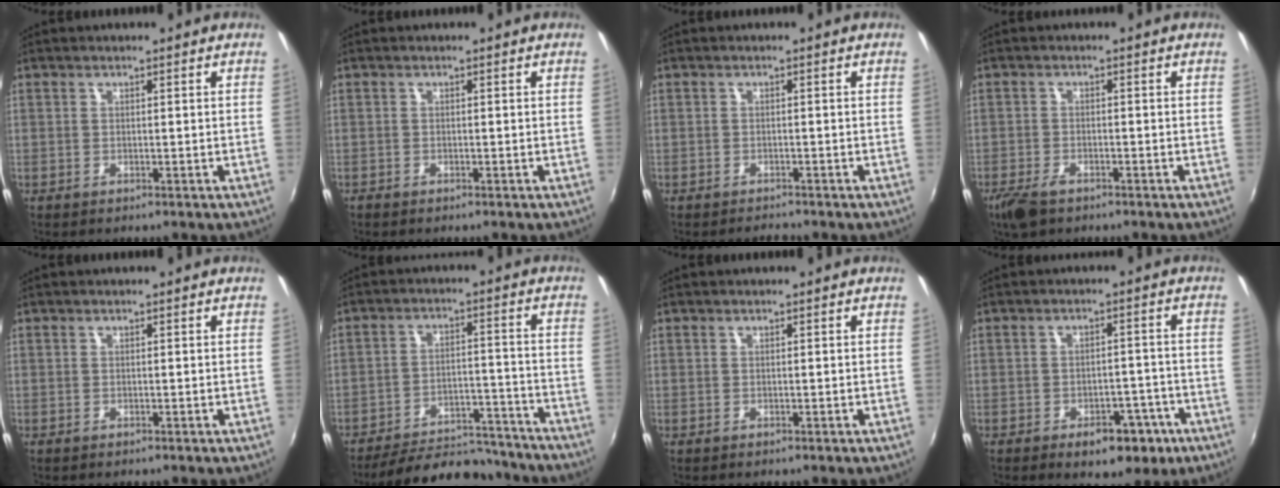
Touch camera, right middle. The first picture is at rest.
{"total": 0.8, "force": [-0.7, 0.3, 0.1], "torque": [-0.006, -0.002, -0.016]}
{"total": 1.4, "force": [-1.3, 0.4, -0.1], "torque": [-0.005, 0.003, -0.022]}
{"total": 5.9, "force": [-4.3, 2.3, 3.2], "torque": [-0.089, -0.014, -0.085]}
{"total": 0.0}
{"total": 17.7, "force": [-16.1, 5.0, 5.4], "torque": [-0.106, 0.024, -0.211]}
{"total": 0.0}
{"total": 8.1, "force": [-4.9, 4.5, 4.7], "torque": [-0.077, 0.008, -0.049]}